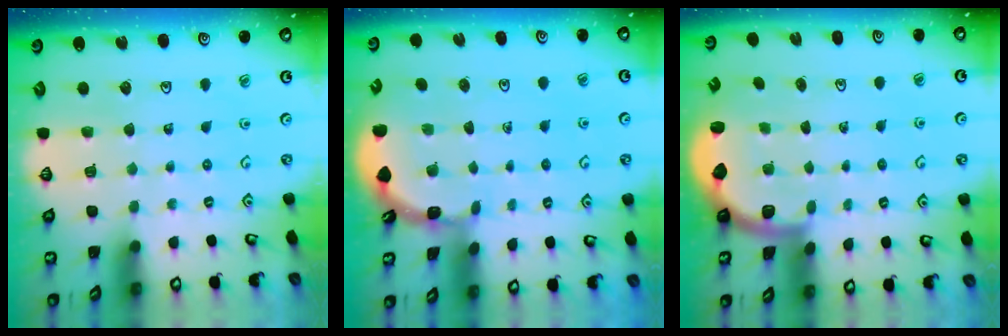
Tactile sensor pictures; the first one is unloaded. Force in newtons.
{"total": 1.5, "press": 1.5, "slide": 0.1}
{"total": 2.0, "press": 2.0, "slide": 0.5}